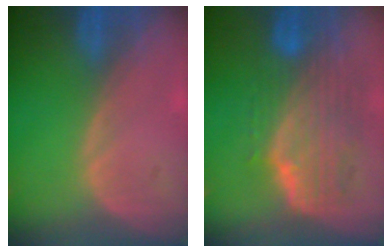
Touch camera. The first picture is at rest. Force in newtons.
{"total": 10.0, "press": 8.9, "slide": 4.6}